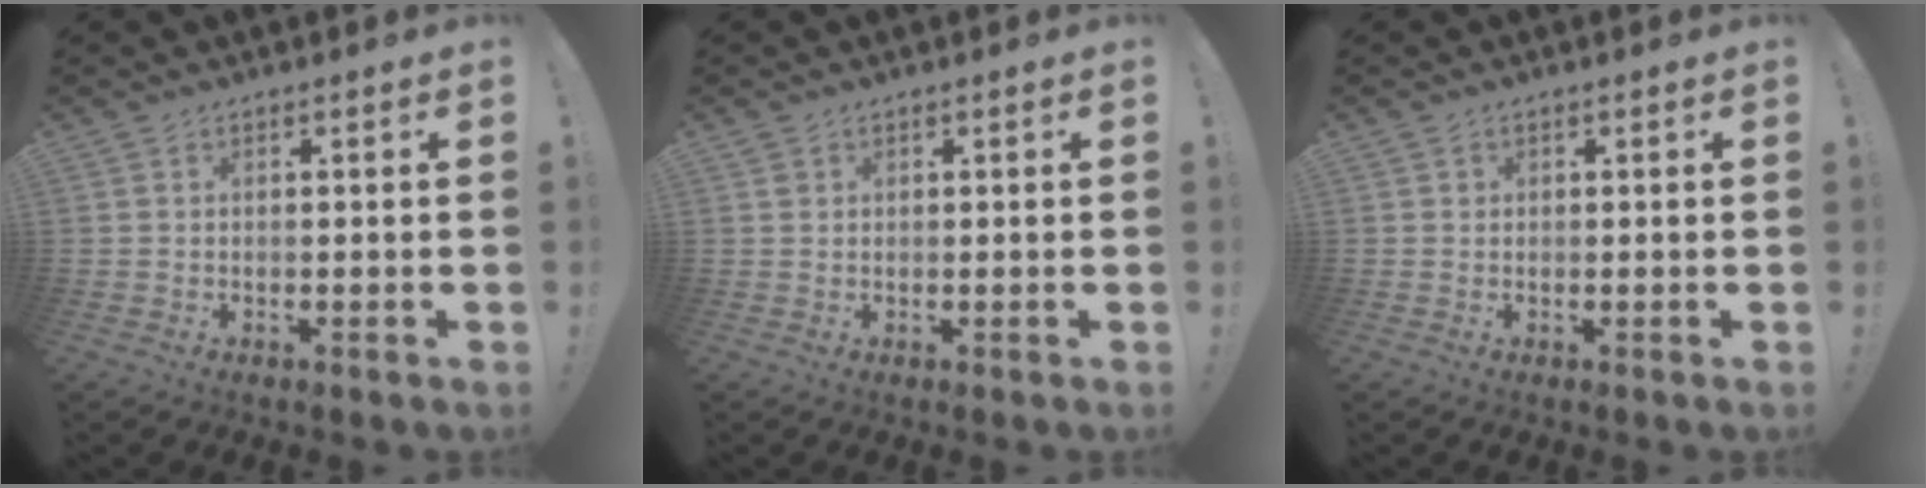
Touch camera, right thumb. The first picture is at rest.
{"total": 1.2, "force": [0.7, 0.9, 0.3], "torque": [-0.005, 0.002, 0.014]}
{"total": 0.9, "force": [0.1, 0.8, 0.1], "torque": [0.006, 0.000, 0.000]}